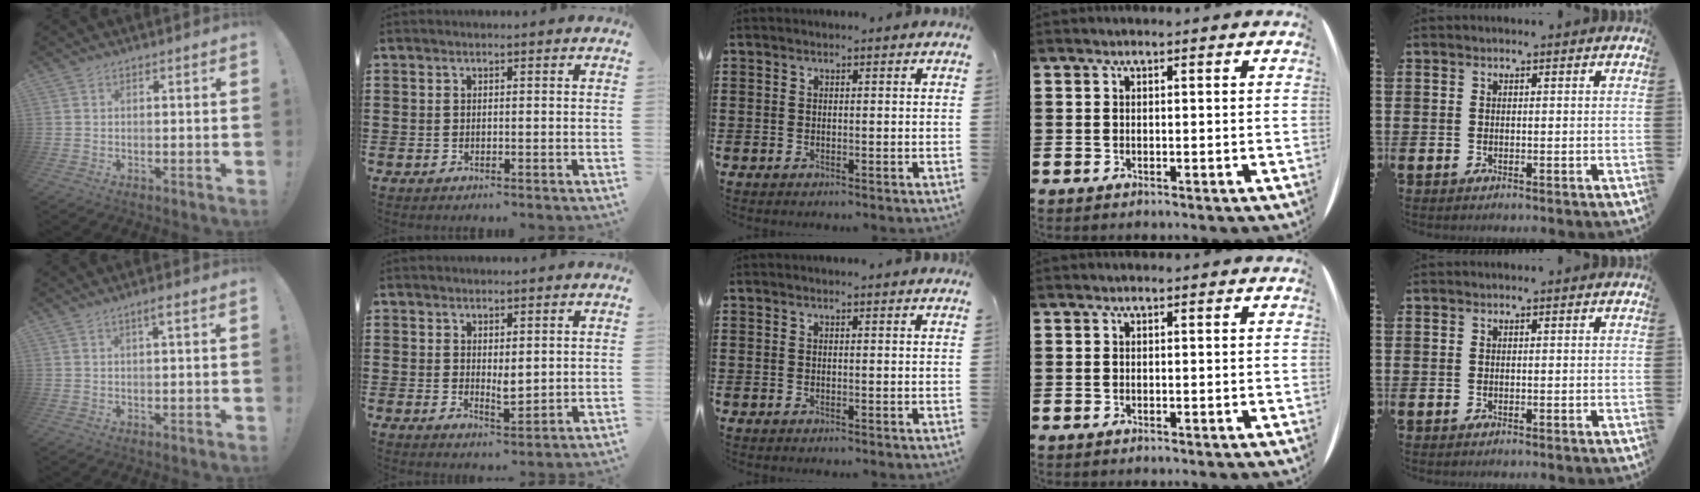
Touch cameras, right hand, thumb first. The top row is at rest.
{"thumb": {"total": 2.1, "force": [0.7, -0.1, 1.9], "torque": [-0.037, 0.002, 0.008]}, "index": {"total": 2.5, "force": [1.0, 1.2, 1.9], "torque": [-0.028, -0.001, 0.019]}, "middle": {"total": 0.6, "force": [0.5, -0.2, 0.2], "torque": [-0.003, -0.001, 0.009]}}